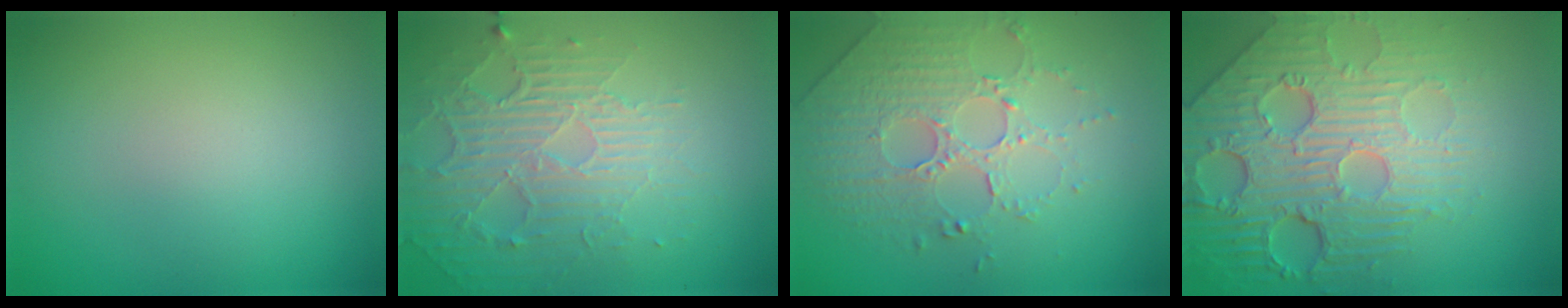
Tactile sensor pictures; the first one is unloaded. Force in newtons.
{"total": 5.6, "press": 3.5, "slide": 4.4}
{"total": 5.2, "press": 3.7, "slide": 3.6}
{"total": 7.9, "press": 5.6, "slide": 5.5}